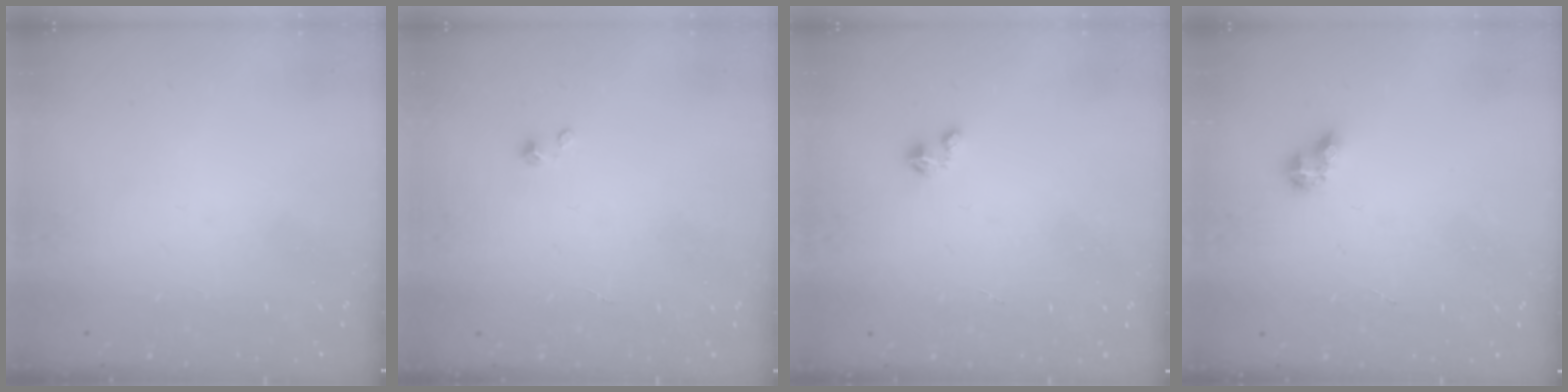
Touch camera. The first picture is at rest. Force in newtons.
{"total": 0.7, "press": 0.7, "slide": 0.1}
{"total": 1.4, "press": 1.4, "slide": 0.2}
{"total": 4.8, "press": 4.8, "slide": 0.6}